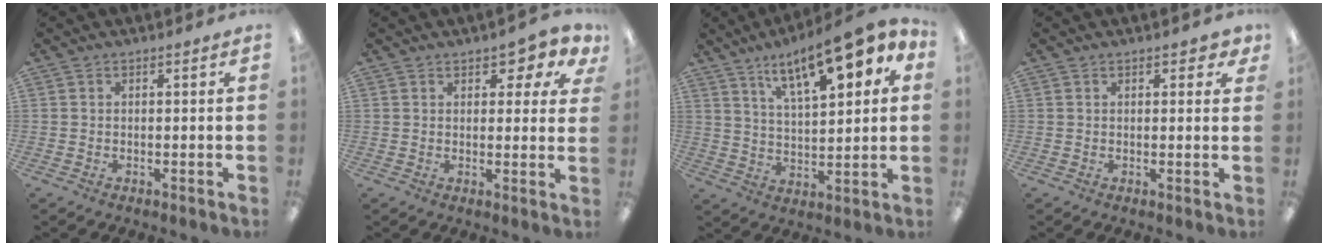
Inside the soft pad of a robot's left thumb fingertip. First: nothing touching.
{"total": 4.4, "force": [2.8, 2.2, 2.4], "torque": [-0.022, -0.013, 0.045]}
{"total": 15.2, "force": [10.3, 4.8, 10.0], "torque": [-0.162, -0.047, 0.170]}
{"total": 2.5, "force": [1.6, 1.1, 1.5], "torque": [-0.016, -0.002, 0.025]}